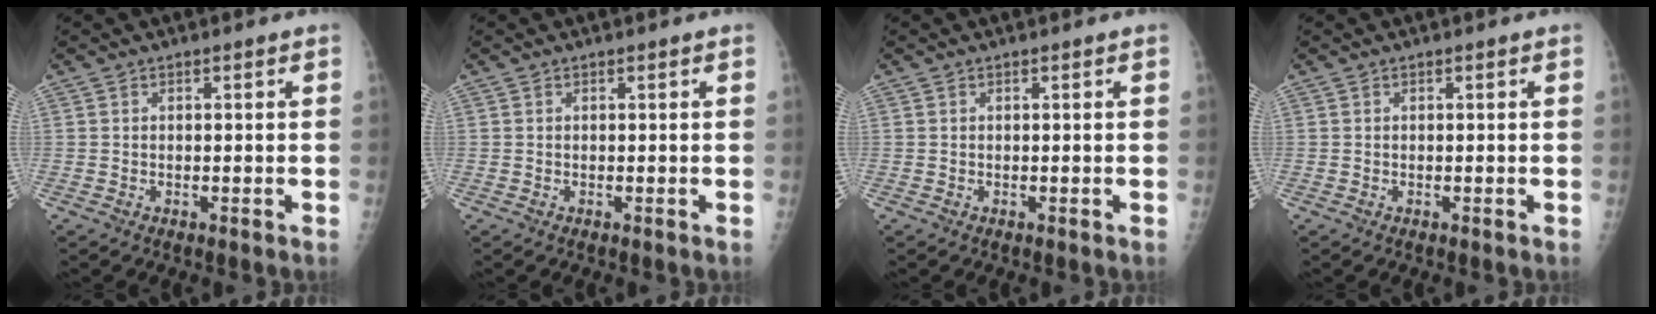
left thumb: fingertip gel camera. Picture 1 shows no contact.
{"total": 0.0}
{"total": 0.0}
{"total": 0.0}